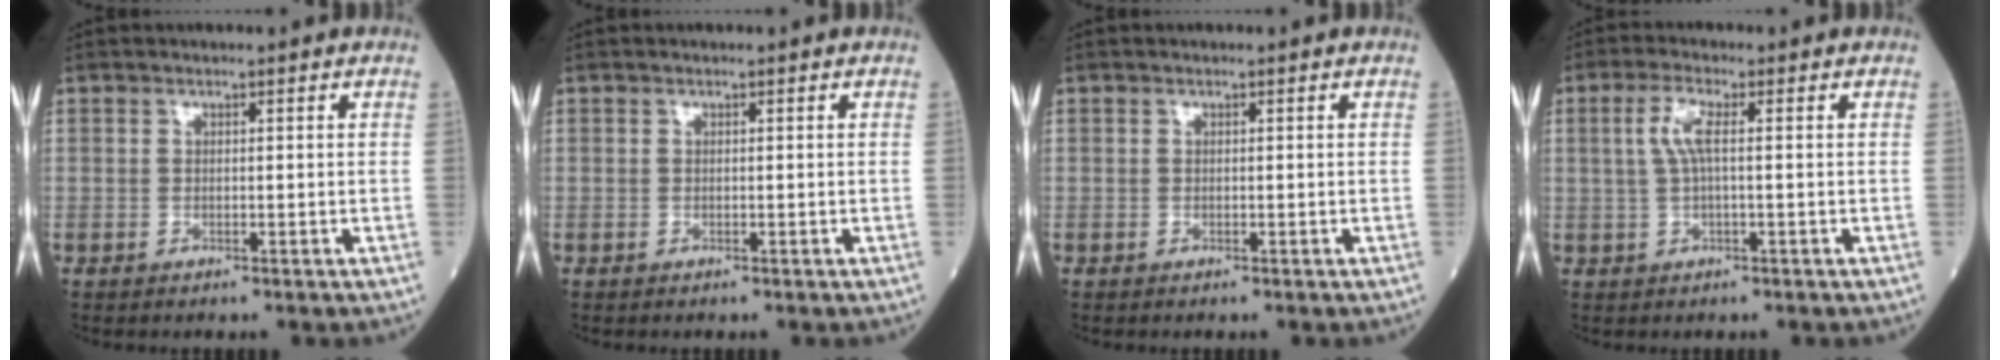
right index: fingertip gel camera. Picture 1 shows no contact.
{"total": 0.0}
{"total": 0.0}
{"total": 3.8, "force": [0.6, 0.7, 3.7], "torque": [-0.083, 0.011, 0.013]}